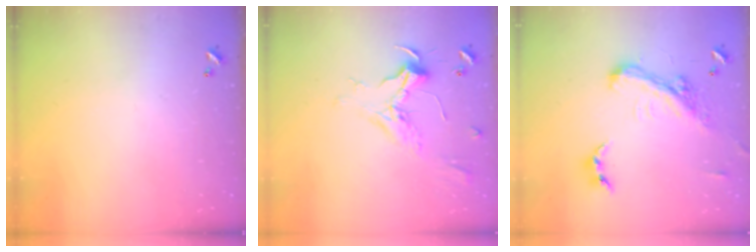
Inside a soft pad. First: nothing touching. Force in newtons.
{"total": 2.3, "press": 2.2, "slide": 0.9}
{"total": 4.8, "press": 4.7, "slide": 1.1}